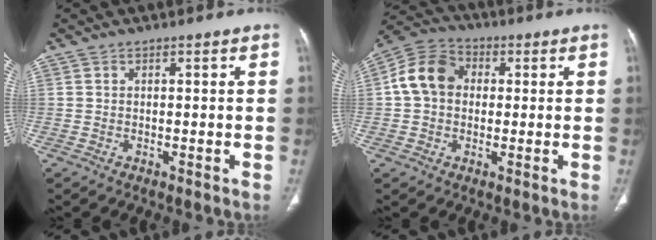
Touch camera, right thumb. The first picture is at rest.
{"total": 10.1, "force": [1.1, 8.0, 6.1], "torque": [-0.104, 0.026, 0.008]}